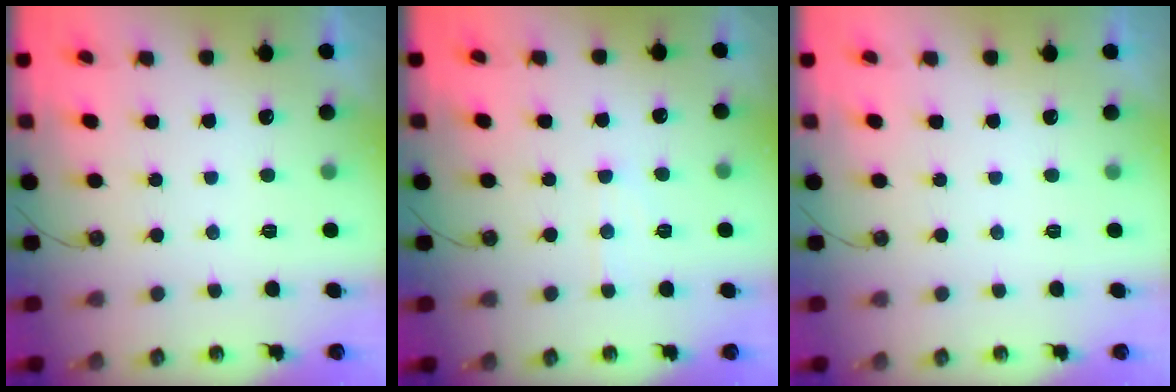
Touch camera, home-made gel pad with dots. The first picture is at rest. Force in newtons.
{"total": 5.0, "press": 5.0, "slide": 0.5}
{"total": 0.0}